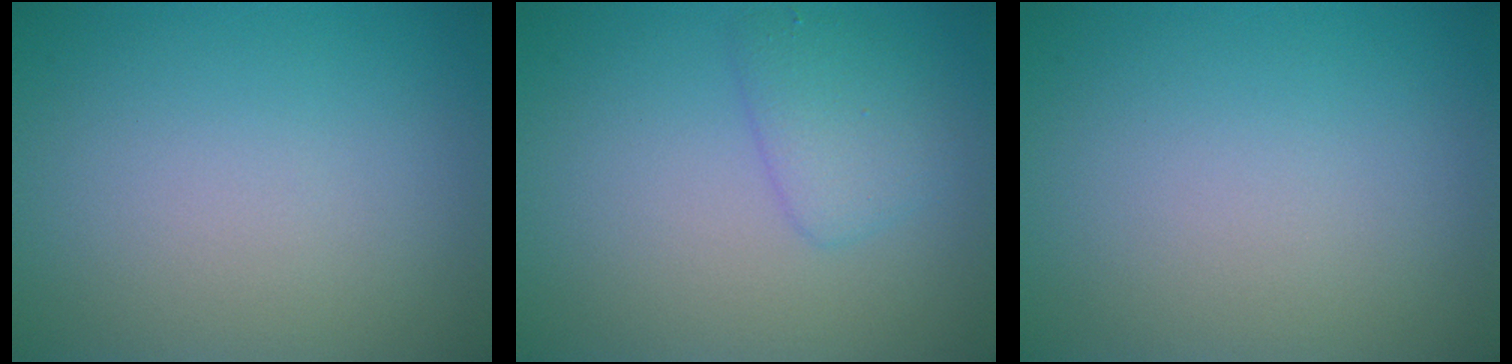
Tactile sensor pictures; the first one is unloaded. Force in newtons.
{"total": 2.3, "press": 2.3, "slide": 0.2}
{"total": 0.0}